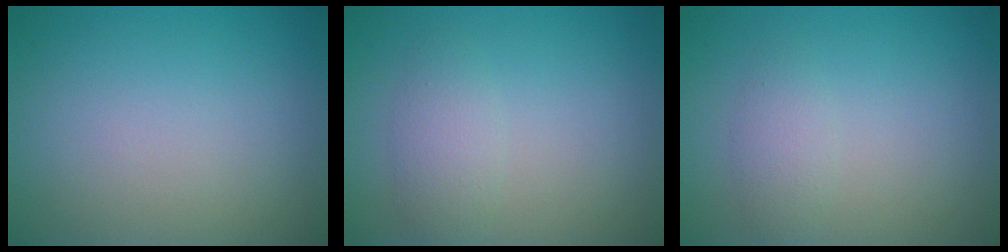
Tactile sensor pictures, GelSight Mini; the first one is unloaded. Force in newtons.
{"total": 2.2, "press": 2.2, "slide": 0.1}
{"total": 1.6, "press": 1.6, "slide": 0.1}